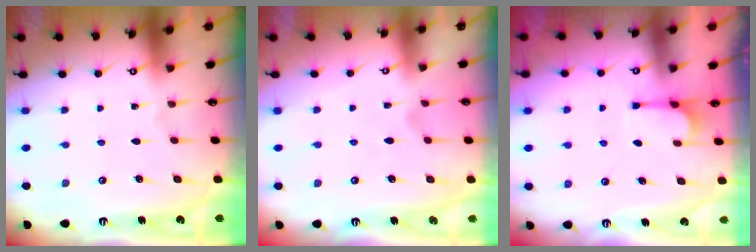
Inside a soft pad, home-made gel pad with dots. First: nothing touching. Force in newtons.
{"total": 1.1, "press": 0.1, "slide": 1.1}
{"total": 2.0, "press": 1.7, "slide": 1.1}